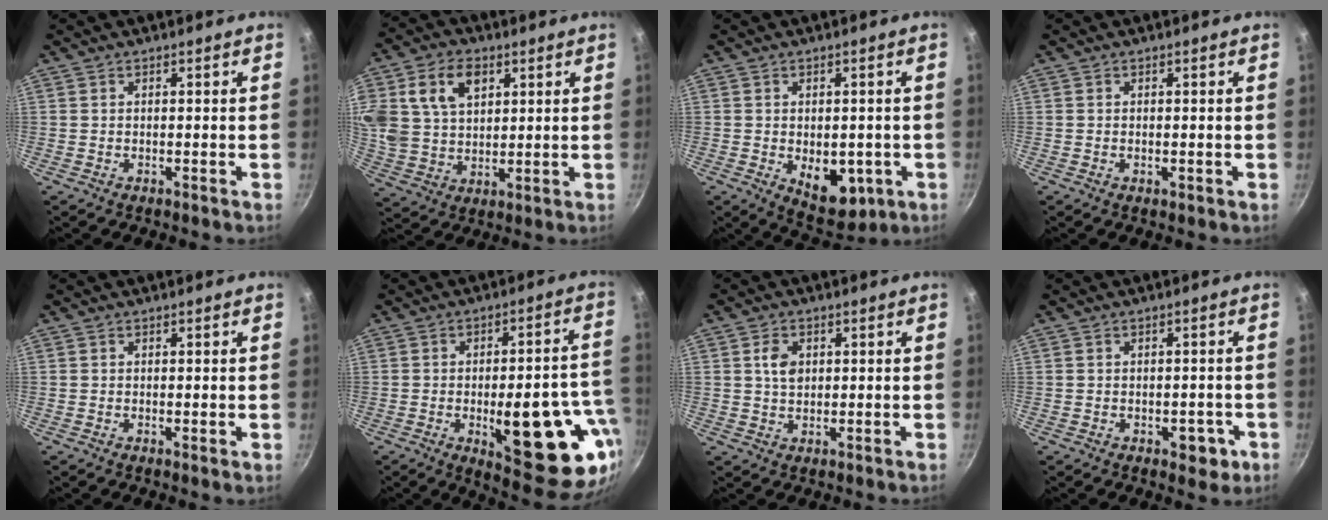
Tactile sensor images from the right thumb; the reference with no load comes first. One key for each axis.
{"total": 16.7, "fx": 5.9, "fy": 11.8, "fz": 10.2, "tx": -0.201, "ty": 0.006, "tz": 0.112}
{"total": 9.6, "fx": -2.1, "fy": 5.9, "fz": 7.2, "tx": -0.063, "ty": -0.009, "tz": -0.015}
{"total": 0.7, "fx": -0.1, "fy": 0.3, "fz": 0.6, "tx": -0.010, "ty": 0.000, "tz": -0.002}
{"total": 0.6, "fx": 0.1, "fy": 0.2, "fz": 0.6, "tx": -0.008, "ty": -0.006, "tz": -0.002}
{"total": 22.5, "fx": -6.4, "fy": 8.4, "fz": 19.9, "tx": -0.212, "ty": 0.015, "tz": -0.074}
{"total": 4.1, "fx": 1.0, "fy": 3.0, "fz": 2.6, "tx": -0.034, "ty": -0.002, "tz": 0.017}
{"total": 4.4, "fx": -1.6, "fy": 2.8, "fz": 3.0, "tx": -0.012, "ty": 0.013, "tz": -0.013}